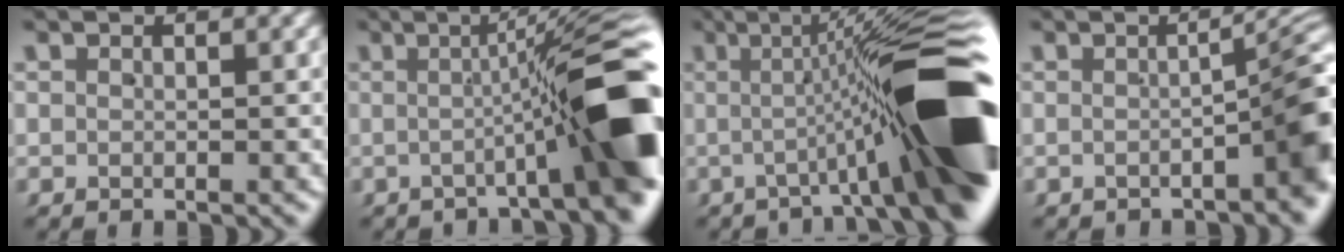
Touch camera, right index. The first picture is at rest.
{"total": 10.6, "force": [-2.0, 1.4, 10.3], "torque": [-0.119, 0.025, -0.039]}
{"total": 14.4, "force": [-2.1, 2.7, 14.0], "torque": [-0.169, 0.025, -0.043]}
{"total": 5.9, "force": [-1.6, 1.6, 5.5], "torque": [-0.052, 0.022, -0.034]}